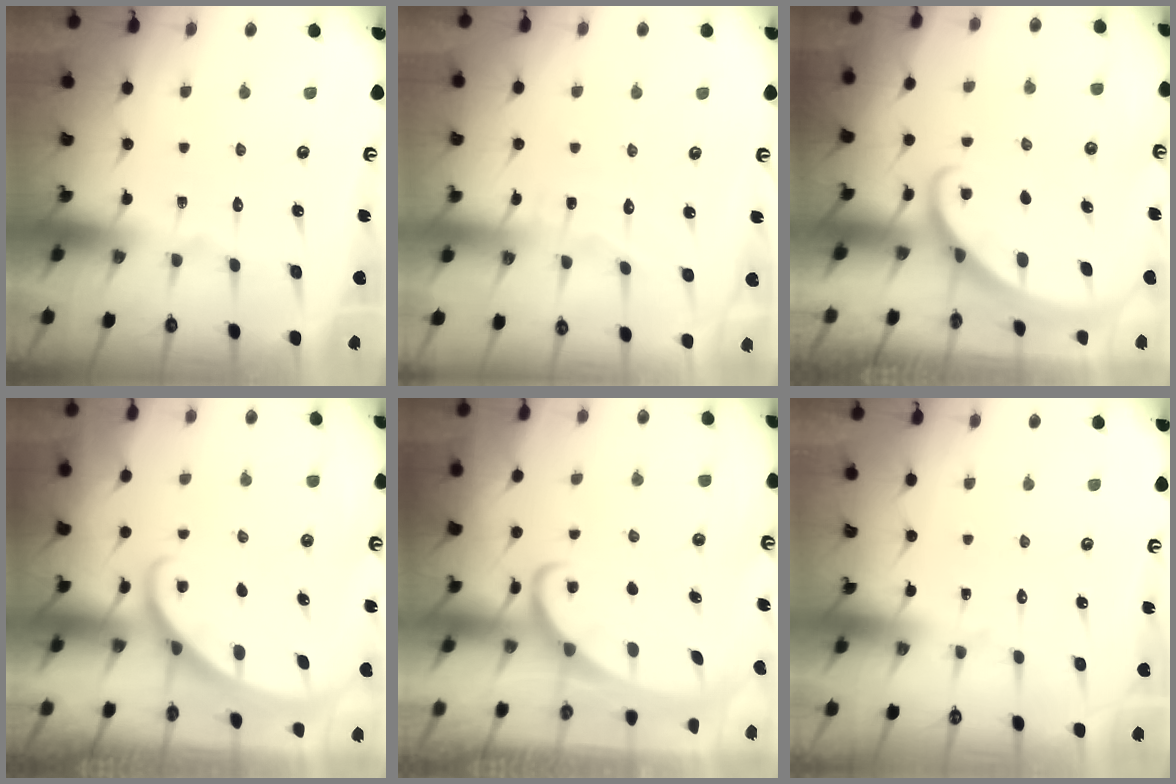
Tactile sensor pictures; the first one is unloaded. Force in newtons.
{"total": 3.7, "press": 3.7, "slide": 0.4}
{"total": 1.8, "press": 1.7, "slide": 0.1}
{"total": 1.4, "press": 1.4, "slide": 0.1}
{"total": 2.2, "press": 2.1, "slide": 0.3}
{"total": 0.0}